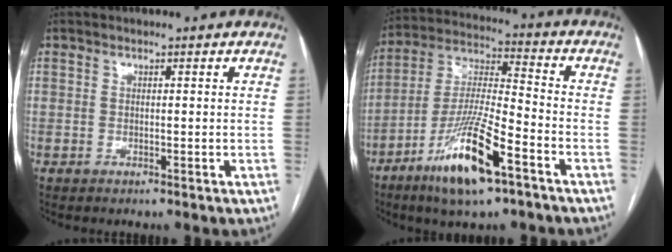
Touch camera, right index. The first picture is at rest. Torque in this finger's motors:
{"motor_torque": [1.47, -0.66, 0.76, 0.21]}